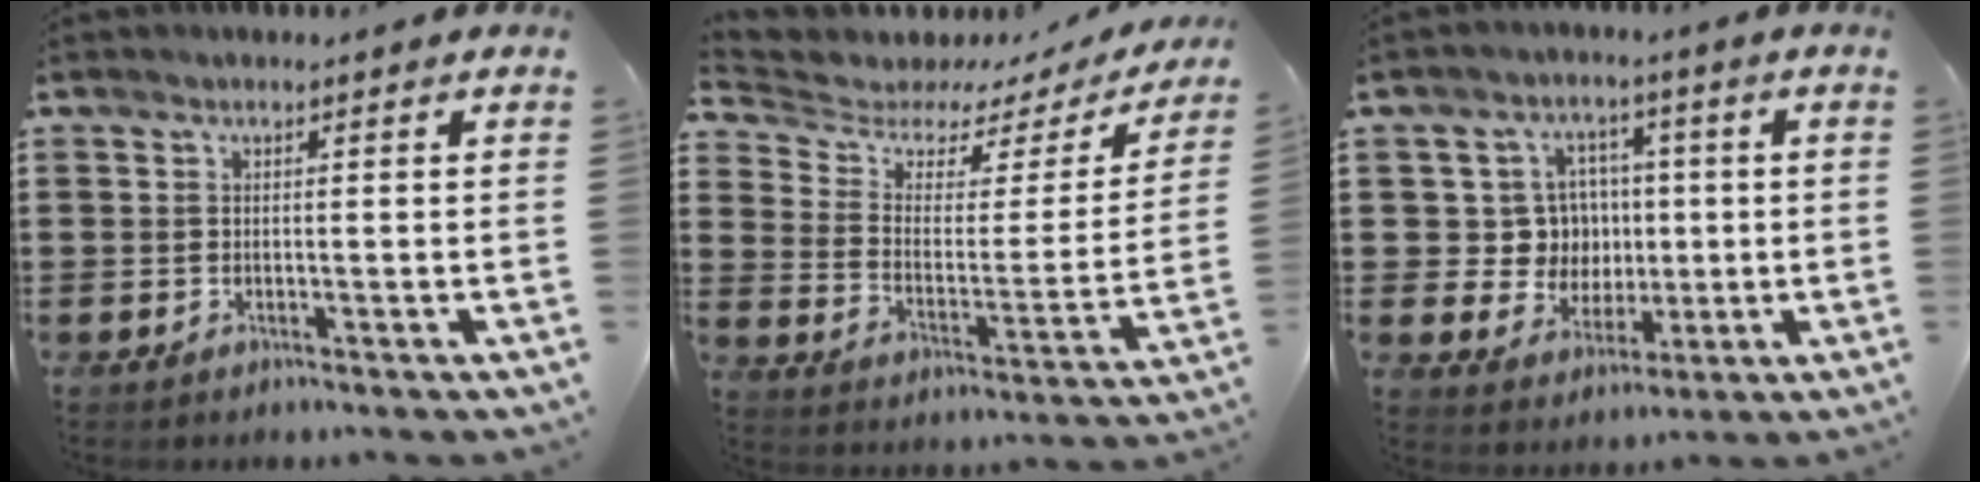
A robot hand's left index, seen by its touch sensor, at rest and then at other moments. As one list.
[{"total": 4.1, "force": [3.3, 2.1, 1.3], "torque": [-0.053, -0.024, 0.050]}, {"total": 8.2, "force": [1.1, 7.8, 2.4], "torque": [-0.059, 0.007, 0.026]}]